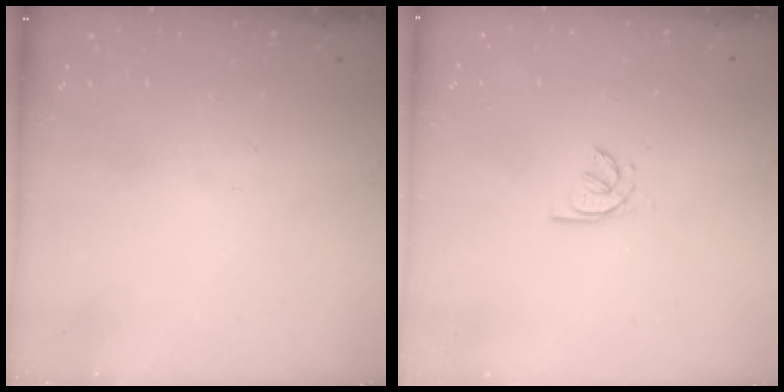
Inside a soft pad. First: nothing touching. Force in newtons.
{"total": 1.4, "press": 1.3, "slide": 0.4}